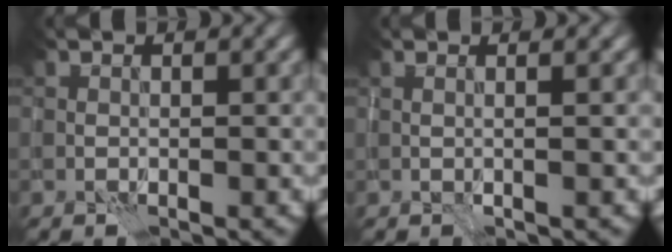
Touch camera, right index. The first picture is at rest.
{"total": 1.8, "force": [0.6, 0.7, 1.6], "torque": [-0.016, 0.008, -0.013]}